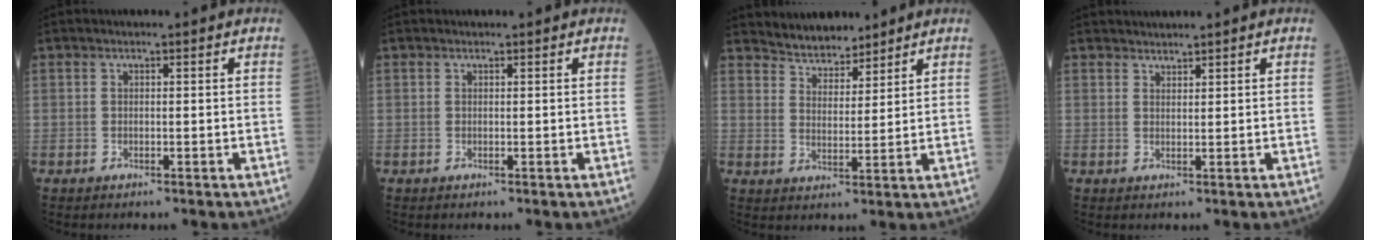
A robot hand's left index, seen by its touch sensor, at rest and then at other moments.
{"total": 0.0}
{"total": 6.0, "force": [5.6, 1.8, 1.0], "torque": [-0.025, 0.015, 0.106]}
{"total": 1.9, "force": [1.9, -0.1, 0.1], "torque": [0.001, 0.015, 0.040]}